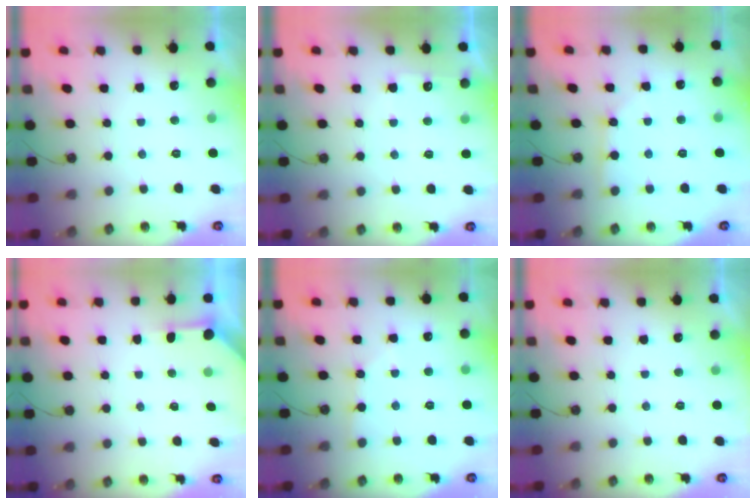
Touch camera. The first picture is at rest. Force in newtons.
{"total": 4.3, "press": 4.3, "slide": 0.4}
{"total": 1.8, "press": 1.8, "slide": 0.2}
{"total": 2.4, "press": 2.4, "slide": 0.4}
{"total": 2.7, "press": 2.7, "slide": 0.3}
{"total": 0.0}